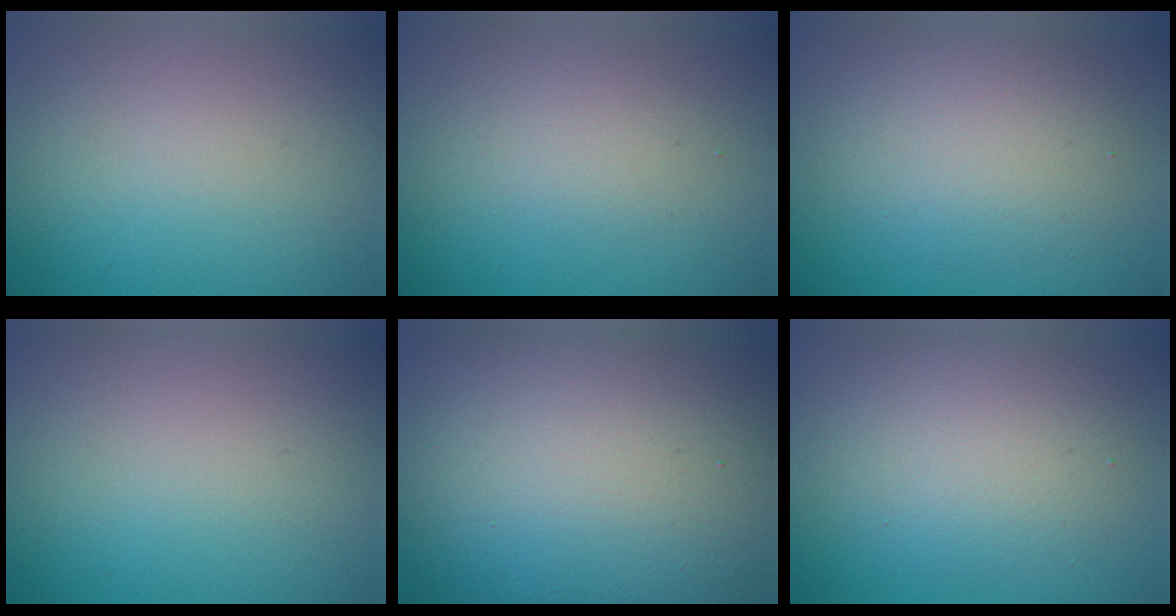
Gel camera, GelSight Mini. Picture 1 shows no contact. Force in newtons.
{"total": 1.8, "press": 1.8, "slide": 0.0}
{"total": 4.5, "press": 4.4, "slide": 0.4}
{"total": 0.0}
{"total": 17.8, "press": 17.7, "slide": 1.0}
{"total": 4.9, "press": 4.9, "slide": 0.2}